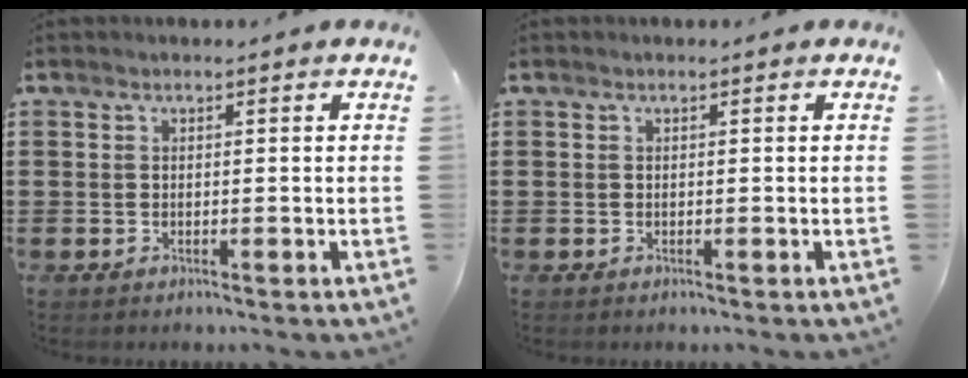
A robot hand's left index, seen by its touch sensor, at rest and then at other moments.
{"total": 0.0}